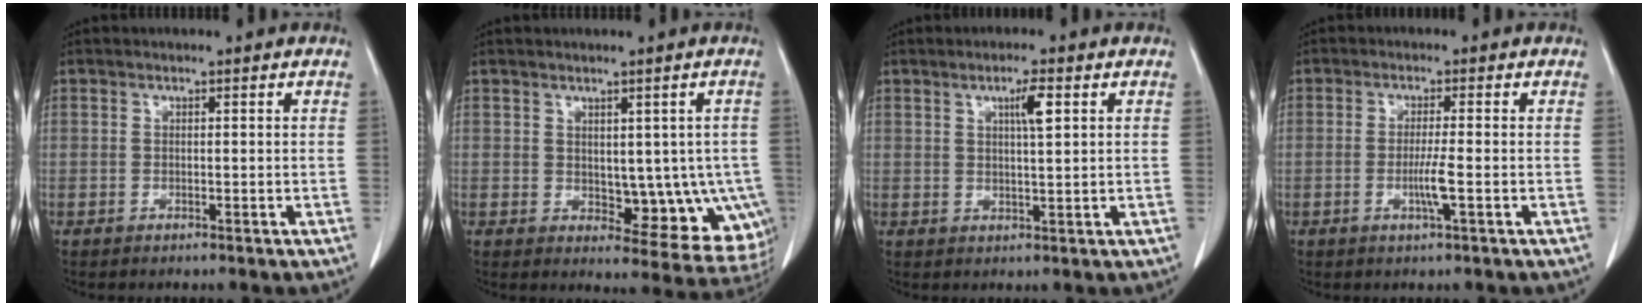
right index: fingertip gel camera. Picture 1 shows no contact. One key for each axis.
{"total": 9.7, "fx": -1.3, "fy": 5.5, "fz": 7.8, "tx": -0.065, "ty": 0.002, "tz": -0.004}
{"total": 3.4, "fx": 1.4, "fy": 0.3, "fz": 3.1, "tx": -0.055, "ty": -0.001, "tz": 0.022}
{"total": 3.2, "fx": -1.0, "fy": -0.4, "fz": 3.1, "tx": -0.058, "ty": -0.005, "tz": -0.018}